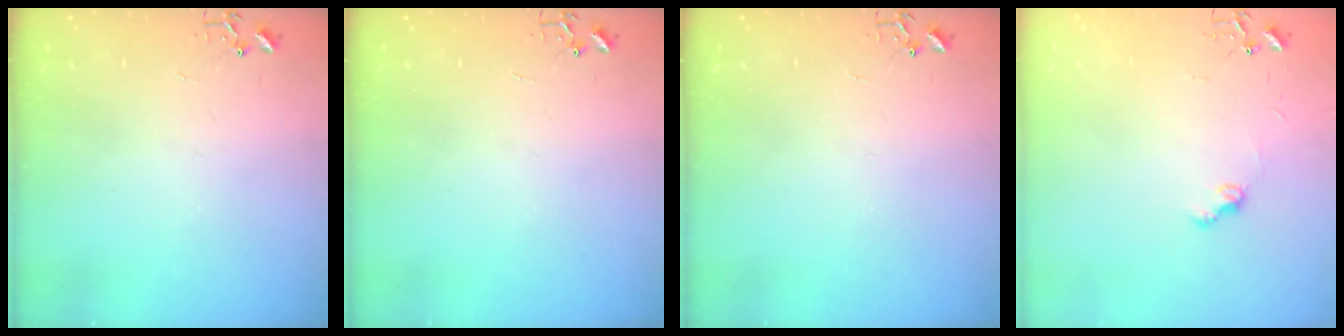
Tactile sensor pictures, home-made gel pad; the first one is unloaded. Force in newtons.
{"total": 0.0}
{"total": 0.0}
{"total": 6.9, "press": 6.9, "slide": 0.7}